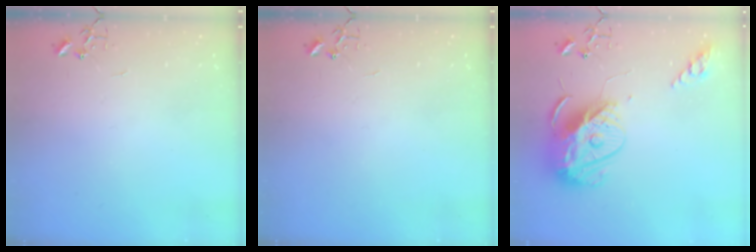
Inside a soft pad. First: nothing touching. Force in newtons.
{"total": 0.0}
{"total": 16.5, "press": 16.4, "slide": 1.3}